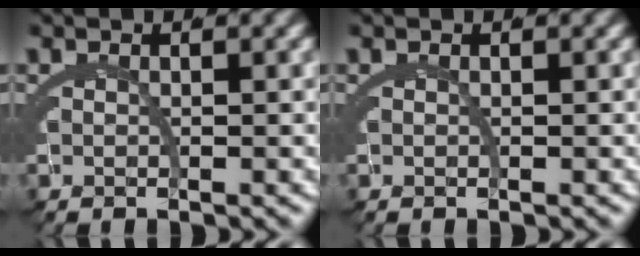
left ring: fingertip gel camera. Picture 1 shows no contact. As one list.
[{"total": 0.0}]